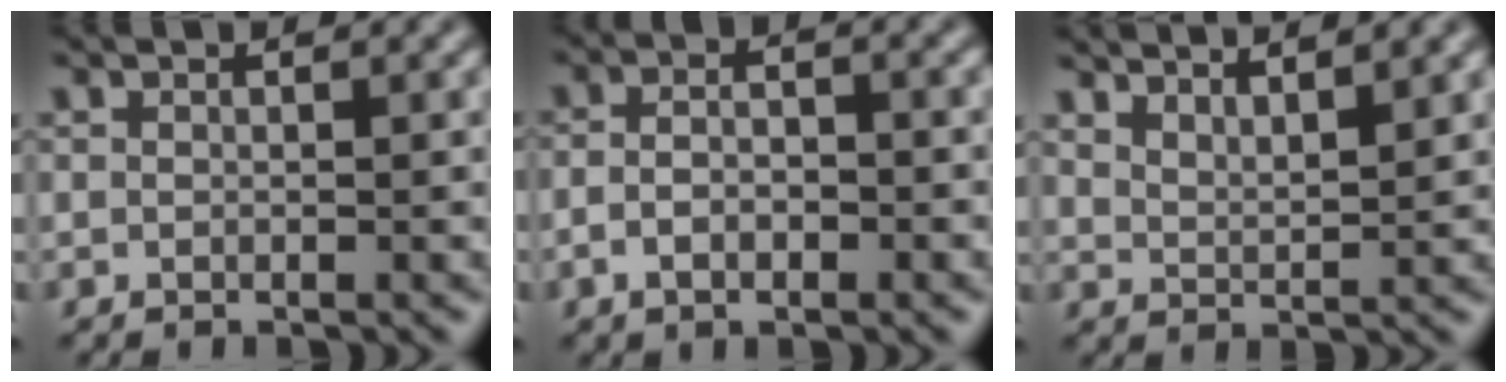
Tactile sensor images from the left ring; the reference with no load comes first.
{"total": 2.9, "force": [-0.9, 1.4, 2.4], "torque": [-0.045, 0.000, -0.018]}
{"total": 4.3, "force": [3.7, 1.0, 1.8], "torque": [-0.013, 0.011, 0.046]}